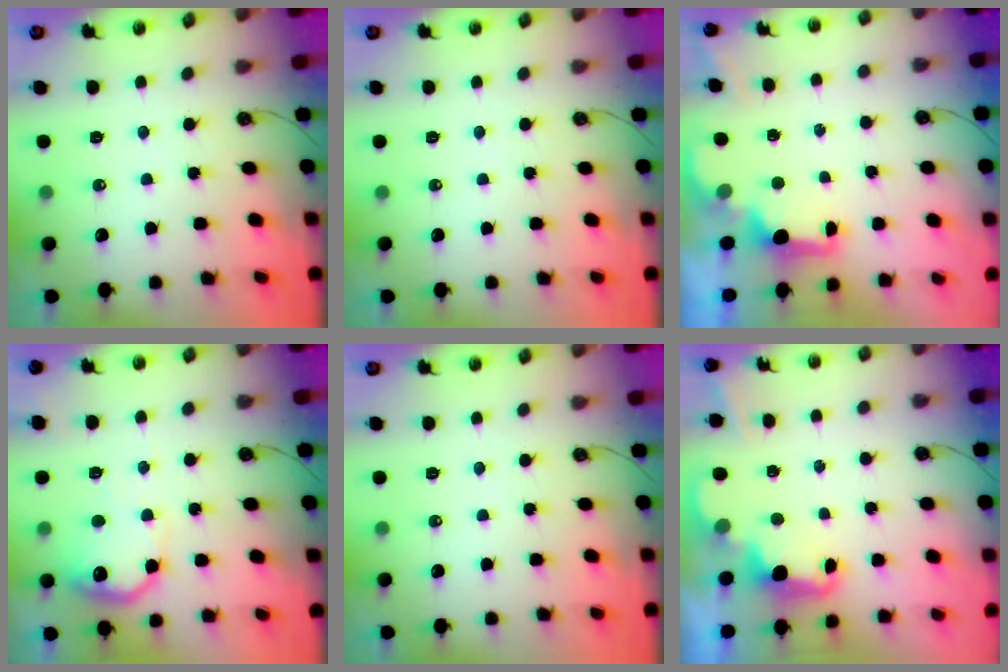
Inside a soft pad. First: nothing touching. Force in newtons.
{"total": 0.0}
{"total": 2.0, "press": 1.9, "slide": 0.8}
{"total": 12.4, "press": 12.4, "slide": 0.8}
{"total": 0.0}
{"total": 2.4, "press": 2.3, "slide": 0.6}